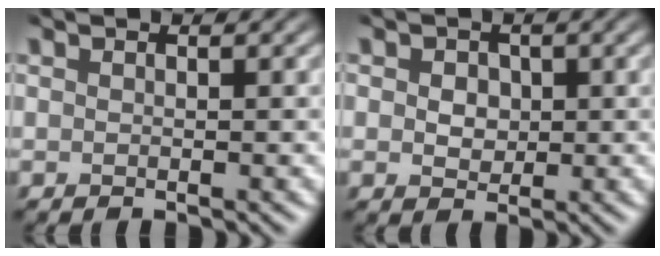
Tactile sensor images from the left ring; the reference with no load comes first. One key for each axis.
{"total": 1.7, "fx": -0.3, "fy": 1.5, "fz": 0.7, "tx": -0.024, "ty": -0.007, "tz": -0.001}